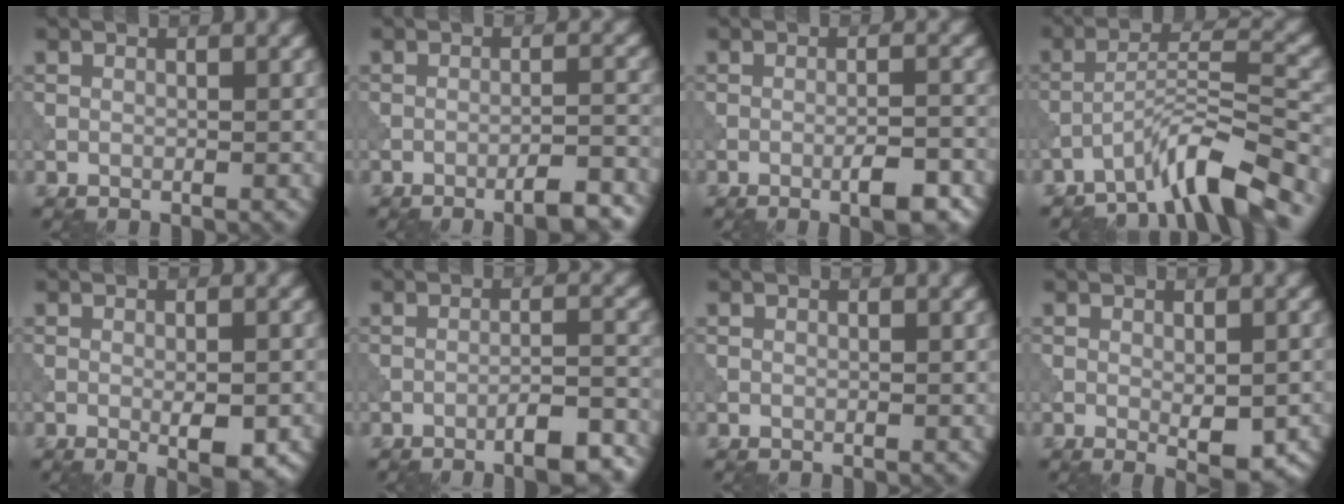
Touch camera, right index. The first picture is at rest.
{"total": 4.5, "force": [-3.1, 0.8, 3.2], "torque": [-0.048, 0.011, -0.049]}
{"total": 3.7, "force": [-1.8, 0.7, 3.1], "torque": [-0.052, 0.003, -0.029]}
{"total": 6.4, "force": [-5.0, 0.5, 3.9], "torque": [-0.062, 0.013, -0.094]}
{"total": 3.3, "force": [-1.0, 0.8, 3.0], "torque": [-0.050, -0.005, -0.011]}
{"total": 5.0, "force": [-3.3, 1.1, 3.6], "torque": [-0.054, 0.010, -0.049]}
{"total": 0.0}
{"total": 3.6, "force": [-0.8, 1.4, 3.2], "torque": [-0.047, -0.012, -0.004]}